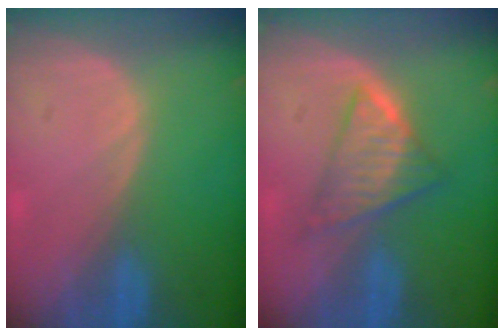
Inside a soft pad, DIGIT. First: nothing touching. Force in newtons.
{"total": 5.9, "press": 5.6, "slide": 2.0}